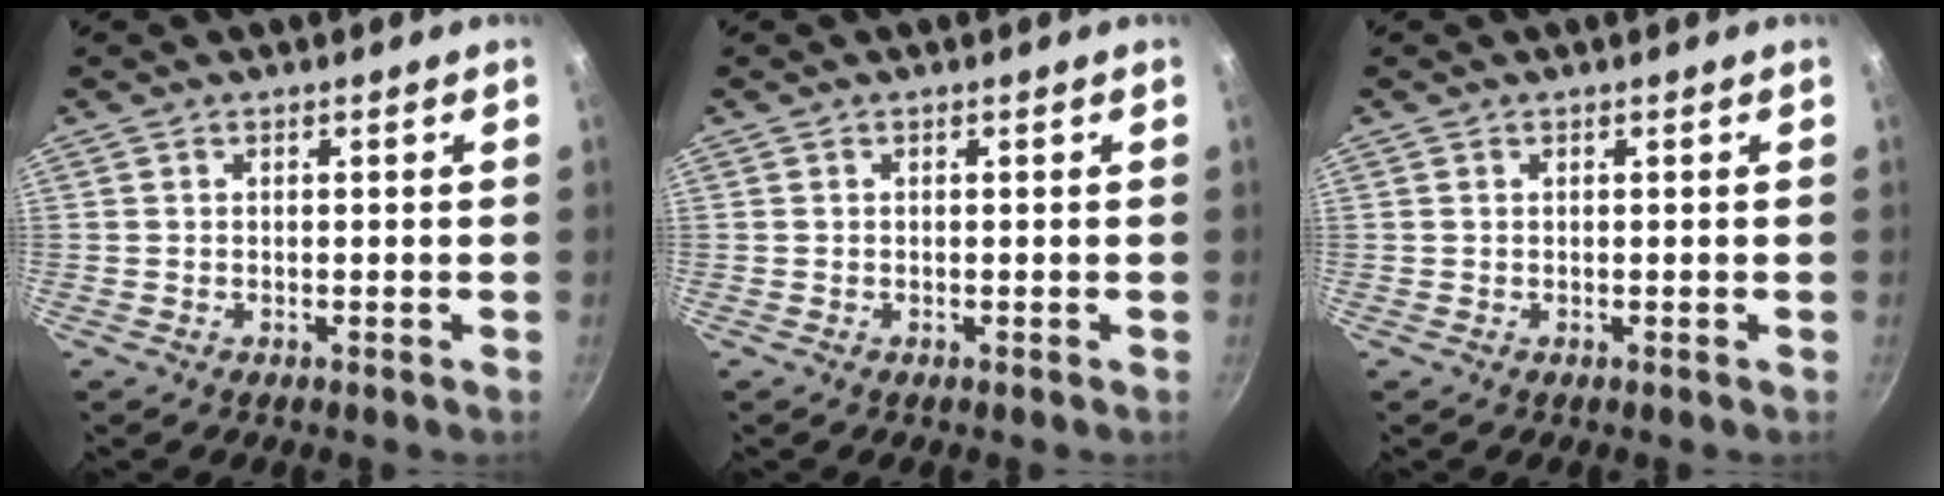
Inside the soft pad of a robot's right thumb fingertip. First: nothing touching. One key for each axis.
{"total": 0.0}
{"total": 0.0}